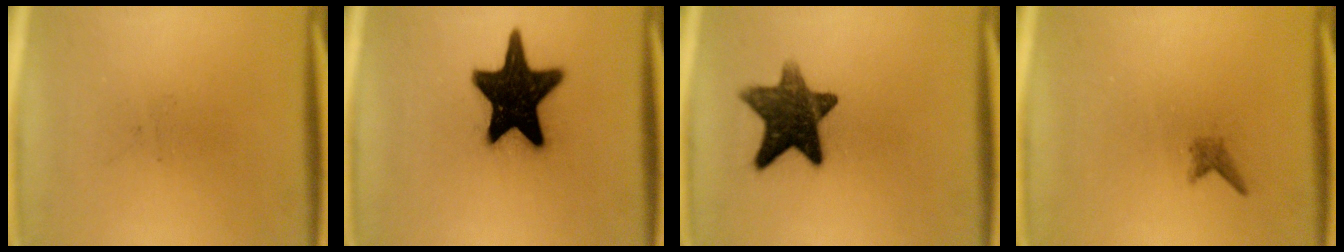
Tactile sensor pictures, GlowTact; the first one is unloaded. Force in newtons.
{"total": 19.9}
{"total": 11.9}
{"total": 1.0}